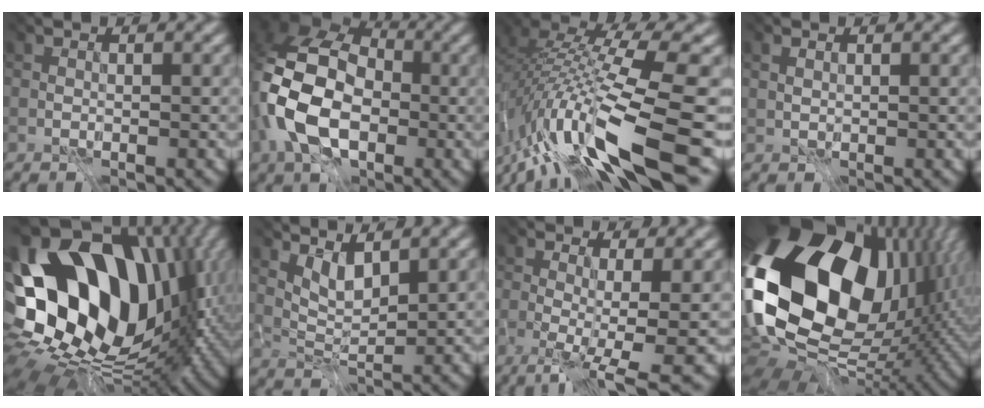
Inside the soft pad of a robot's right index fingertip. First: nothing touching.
{"total": 11.6, "force": [-4.1, 7.3, 8.0], "torque": [-0.190, -0.022, -0.063]}
{"total": 14.4, "force": [-8.5, 1.4, 11.5], "torque": [-0.232, 0.007, -0.127]}
{"total": 1.0, "force": [0.4, 0.7, 0.6], "torque": [-0.027, -0.003, 0.016]}
{"total": 18.8, "force": [1.0, 12.5, 14.0], "torque": [-0.243, -0.029, 0.064]}
{"total": 0.9, "force": [0.0, -0.4, 0.7], "torque": [-0.026, -0.022, 0.027]}
{"total": 8.2, "force": [-2.9, 2.3, 7.4], "torque": [-0.089, -0.018, -0.019]}
{"total": 19.1, "force": [1.6, 12.3, 14.5], "torque": [-0.289, -0.021, 0.060]}